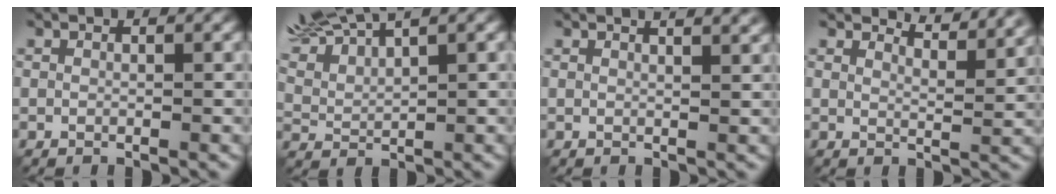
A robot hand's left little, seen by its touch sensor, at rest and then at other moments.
{"total": 6.8, "force": [5.7, 1.3, 3.4], "torque": [-0.085, 0.020, 0.100]}
{"total": 4.0, "force": [2.8, 1.7, 2.3], "torque": [-0.005, 0.029, 0.010]}
{"total": 5.5, "force": [4.9, 1.1, 2.2], "torque": [-0.038, 0.002, 0.059]}